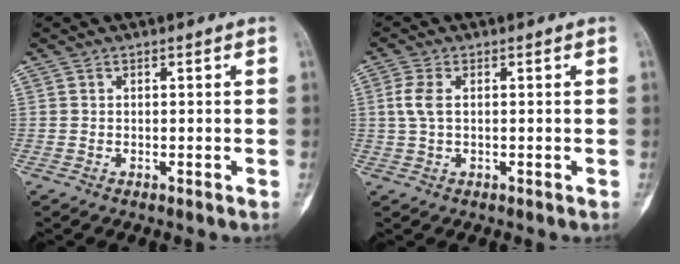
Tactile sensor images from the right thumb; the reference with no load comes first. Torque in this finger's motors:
{"motor_torque": [0.26, 0.13, 0.35, -0.66, 0.14]}